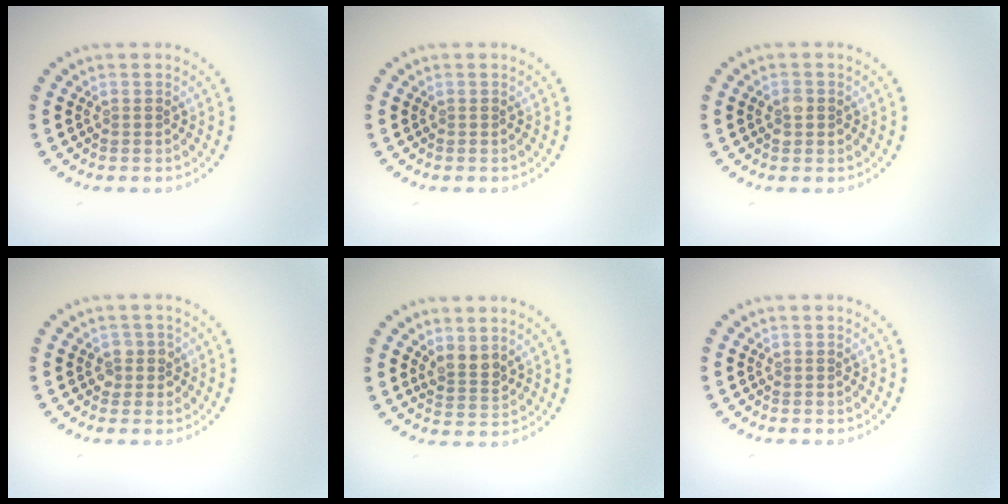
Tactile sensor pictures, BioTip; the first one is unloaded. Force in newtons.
{"total": 0.0}
{"total": 1.3, "press": 1.3, "slide": 0.2}
{"total": 1.4, "press": 1.3, "slide": 0.6}
{"total": 2.0, "press": 1.7, "slide": 1.1}
{"total": 0.0}